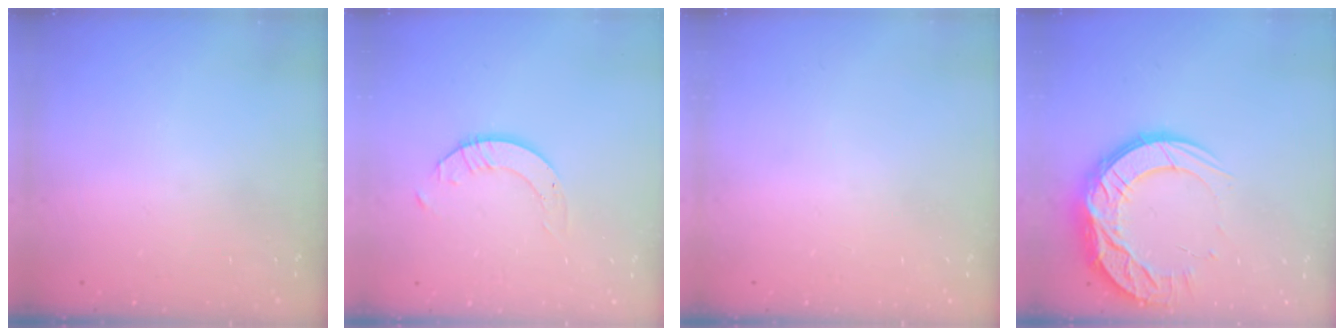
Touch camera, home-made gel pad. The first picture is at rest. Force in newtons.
{"total": 2.7, "press": 2.7, "slide": 0.2}
{"total": 0.0}
{"total": 16.5, "press": 16.5, "slide": 1.4}